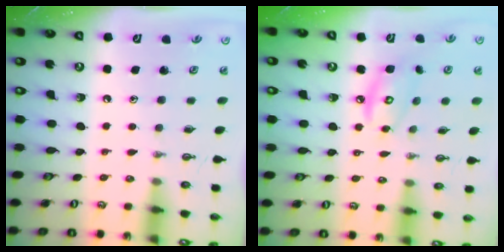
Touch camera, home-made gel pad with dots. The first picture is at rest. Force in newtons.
{"total": 7.7, "press": 7.7, "slide": 0.5}